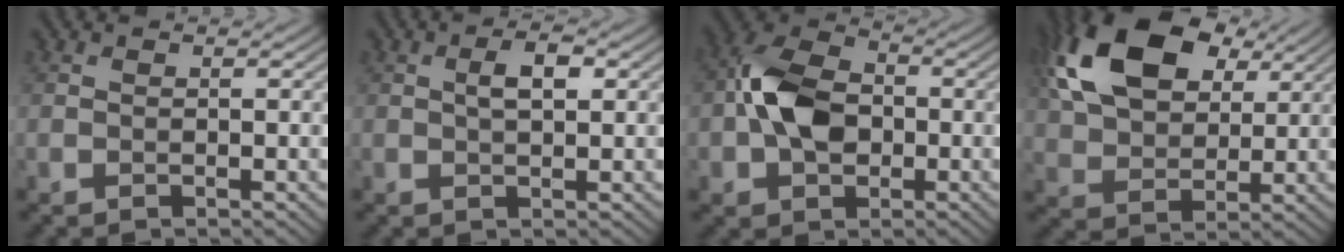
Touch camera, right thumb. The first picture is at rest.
{"total": 2.8, "force": [0.5, 1.0, 2.6], "torque": [-0.047, 0.006, 0.008]}
{"total": 8.7, "force": [-1.1, 6.0, 6.2], "torque": [-0.135, 0.011, -0.031]}
{"total": 16.3, "force": [6.7, 9.9, 11.0], "torque": [-0.257, 0.028, 0.128]}